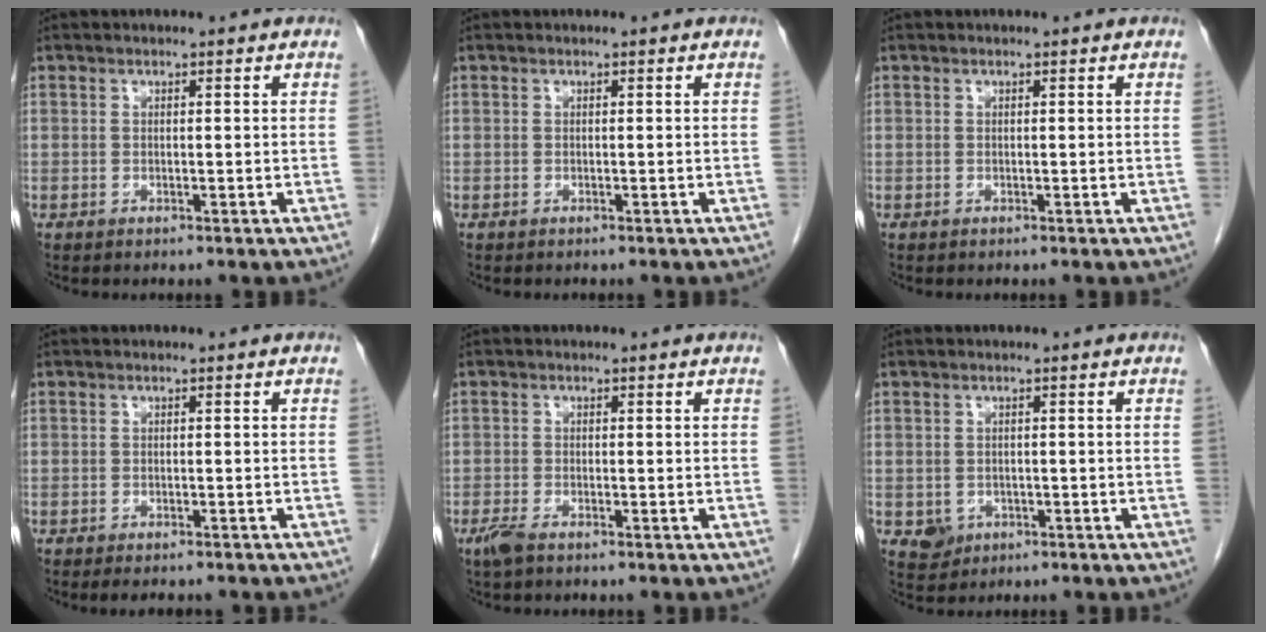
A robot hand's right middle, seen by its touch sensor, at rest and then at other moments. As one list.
[{"total": 0.0}, {"total": 0.0}, {"total": 5.1, "force": [-4.4, 1.4, 2.2], "torque": [-0.023, -0.005, -0.051]}, {"total": 2.3, "force": [-1.6, 0.6, 1.5], "torque": [-0.037, -0.005, -0.031]}, {"total": 2.7, "force": [-0.9, 2.4, 0.8], "torque": [-0.011, 0.003, -0.007]}]